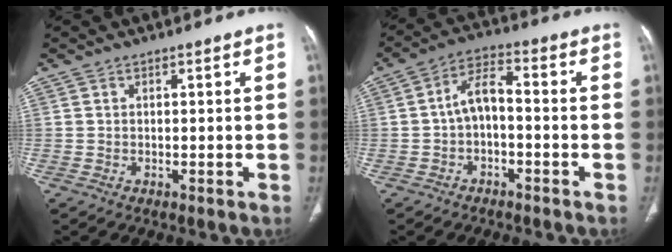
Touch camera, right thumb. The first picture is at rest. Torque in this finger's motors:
{"motor_torque": [-0.46, 0.56, 0.16, 0.20, 0.24]}